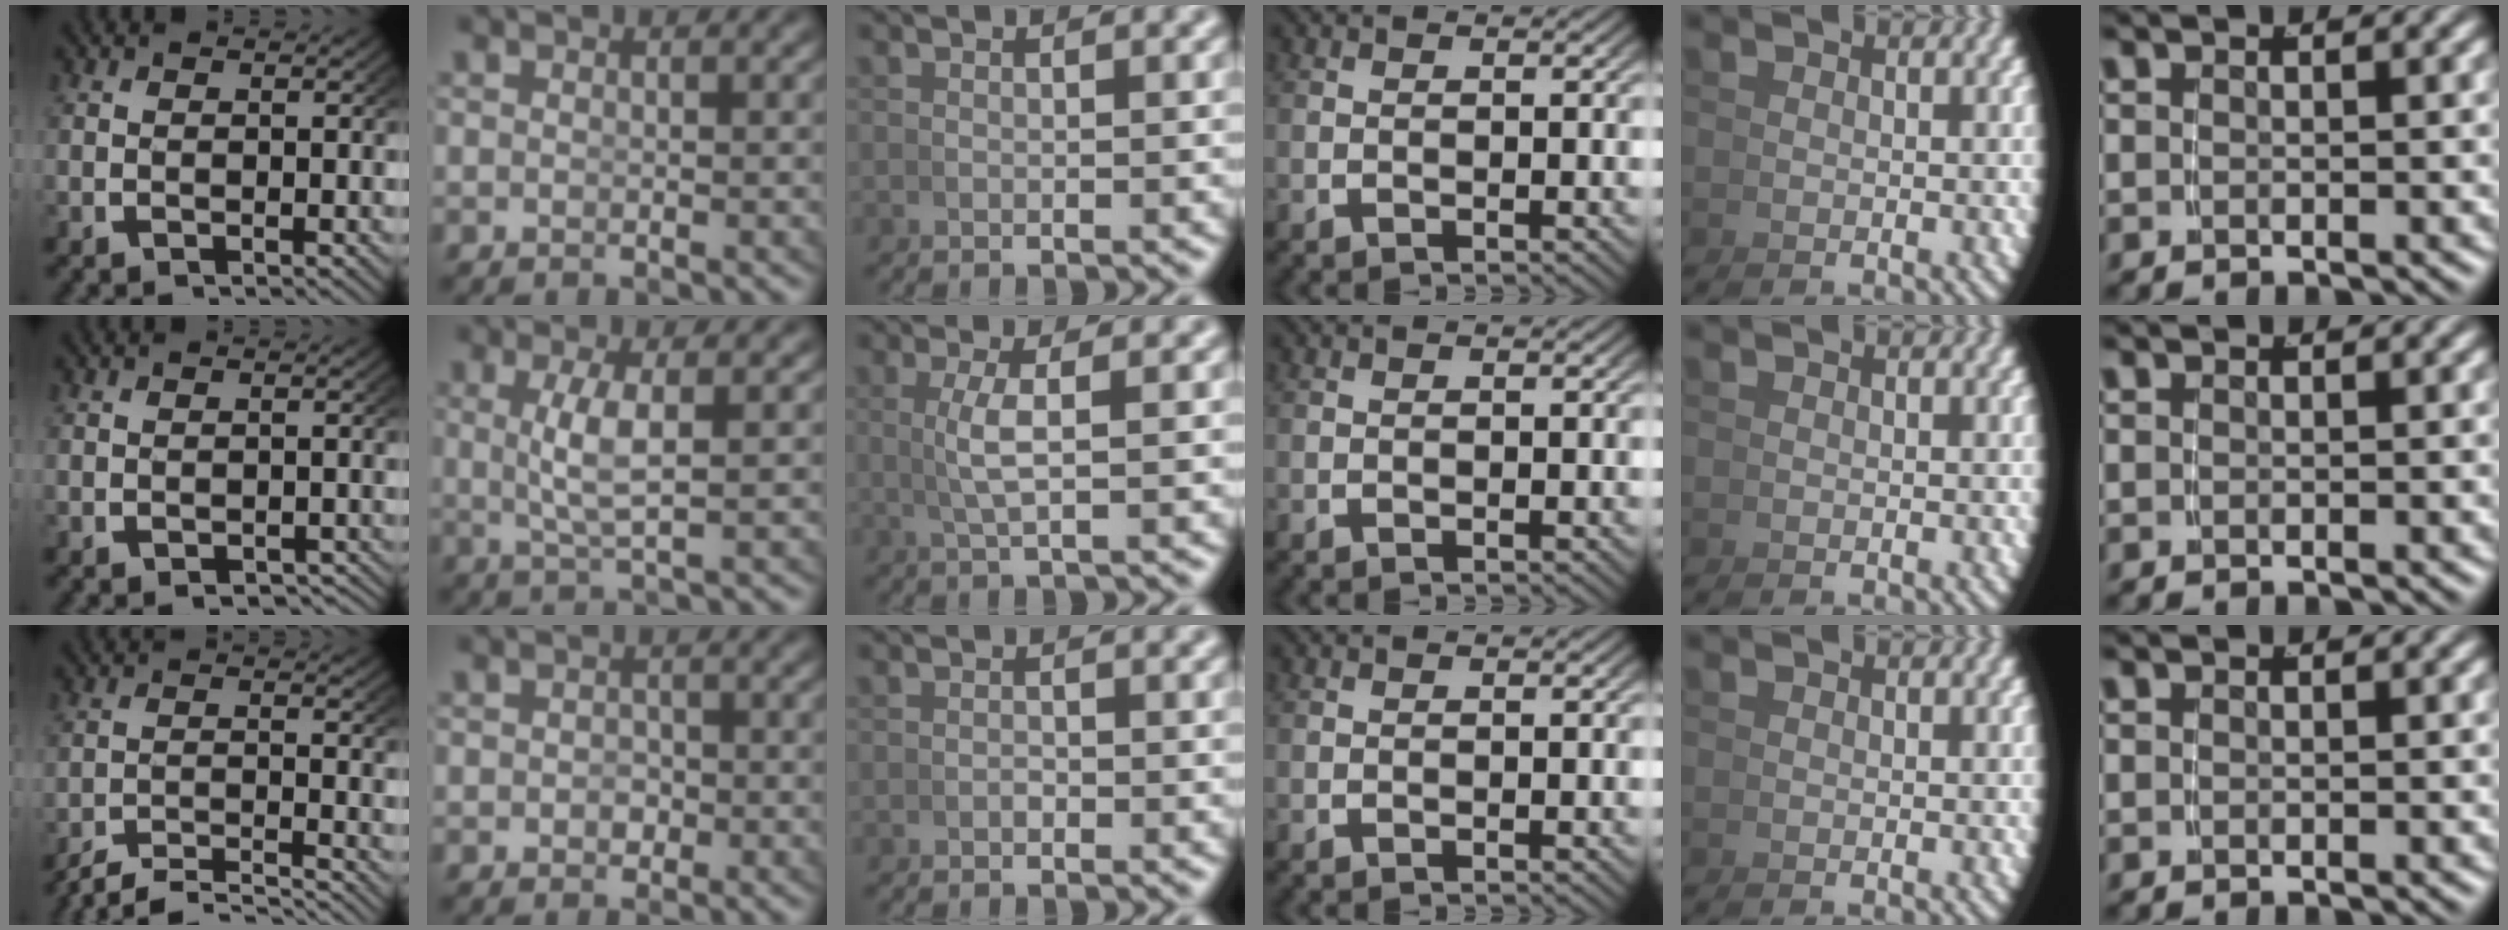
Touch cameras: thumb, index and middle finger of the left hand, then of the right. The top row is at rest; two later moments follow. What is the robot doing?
{"motion": "grasp_and_lifting", "object": "whiteboard"}